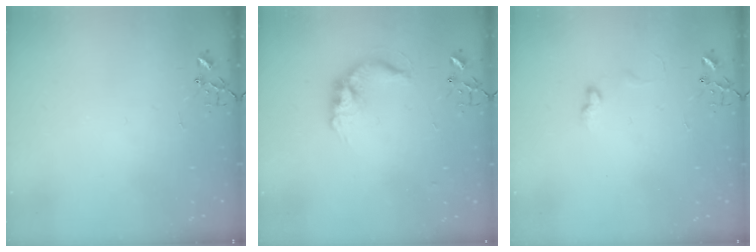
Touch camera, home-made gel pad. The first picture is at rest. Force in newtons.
{"total": 11.9, "press": 11.9, "slide": 0.7}
{"total": 5.5, "press": 5.5, "slide": 0.8}